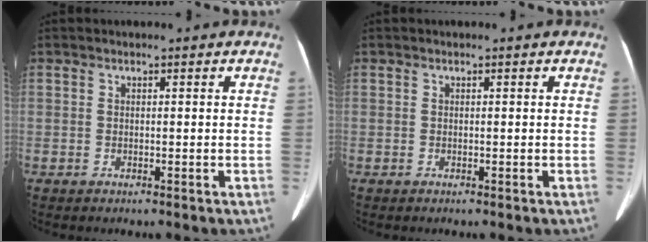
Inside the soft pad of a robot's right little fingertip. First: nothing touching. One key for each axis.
{"total": 0.0}